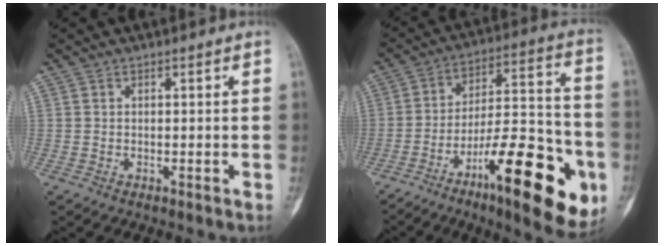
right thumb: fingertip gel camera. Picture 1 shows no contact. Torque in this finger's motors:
{"motor_torque": [0.44, 0.65, 1.74, -1.01, 0.23]}